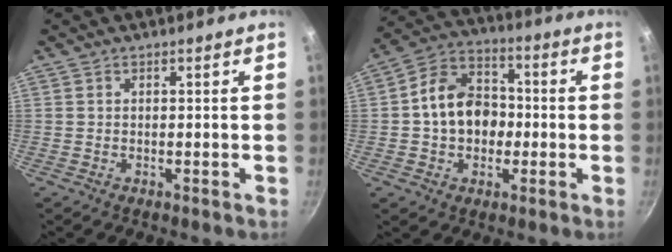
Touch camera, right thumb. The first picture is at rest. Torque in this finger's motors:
{"motor_torque": [0.11, 0.64, 0.22, -0.02, 0.09]}